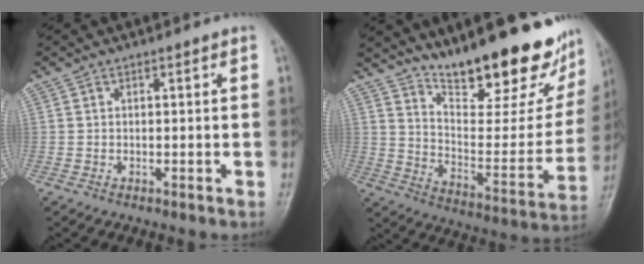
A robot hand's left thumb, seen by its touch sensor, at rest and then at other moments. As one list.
[{"total": 25.1, "force": [18.6, 7.3, 15.1], "torque": [-0.184, -0.112, 0.279]}]